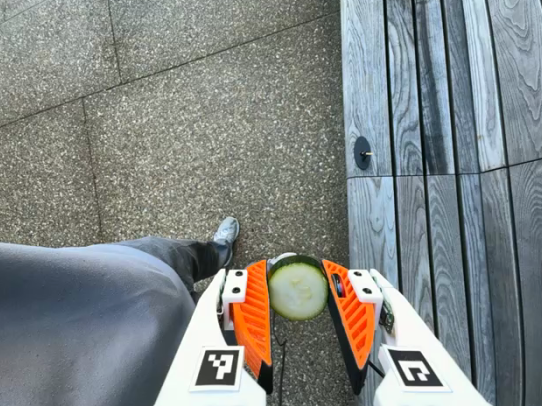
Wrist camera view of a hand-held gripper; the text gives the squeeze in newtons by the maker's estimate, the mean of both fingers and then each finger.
{"total": 10.8, "left": 10.7, "right": 10.9}